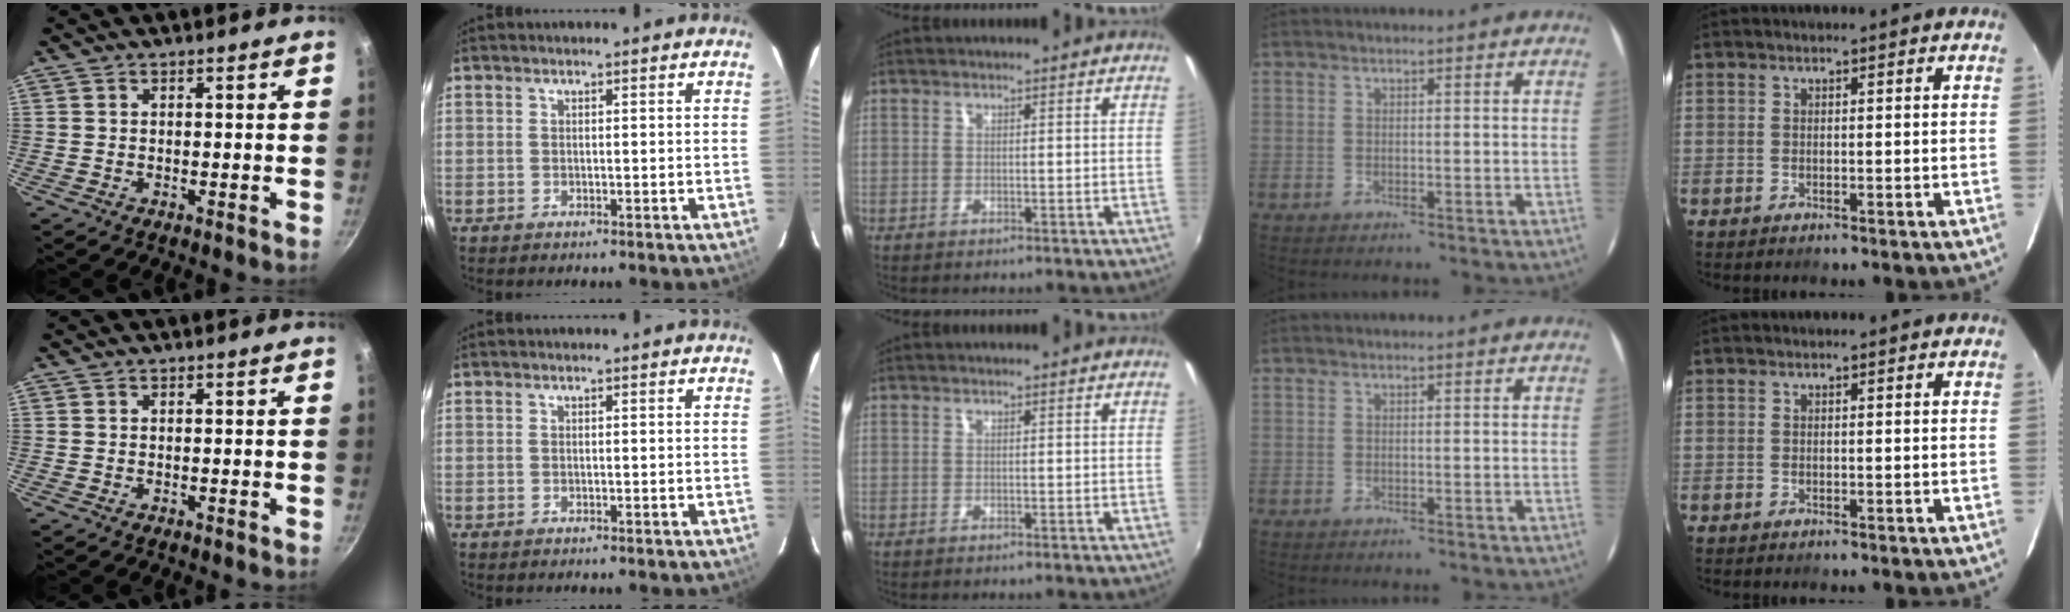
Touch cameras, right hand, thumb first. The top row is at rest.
{}